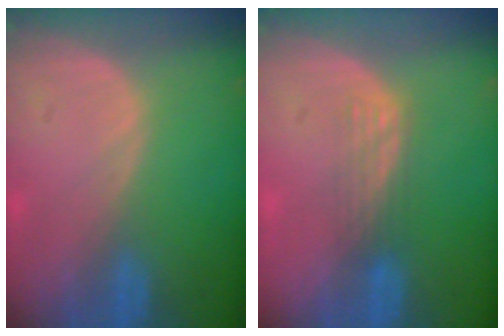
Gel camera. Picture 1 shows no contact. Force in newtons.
{"total": 2.9, "press": 2.6, "slide": 1.4}